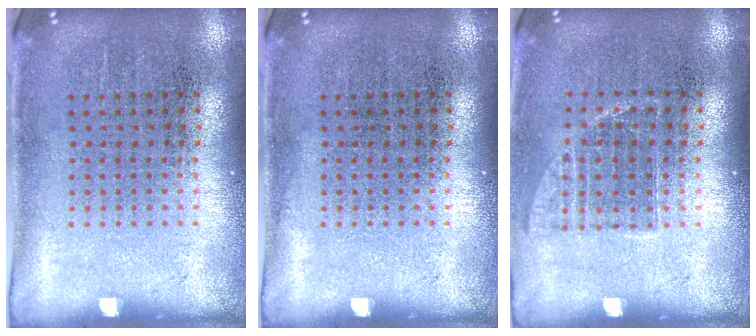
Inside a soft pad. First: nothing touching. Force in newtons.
{"total": 0.0}
{"total": 0.9, "press": 0.8, "slide": 0.3}